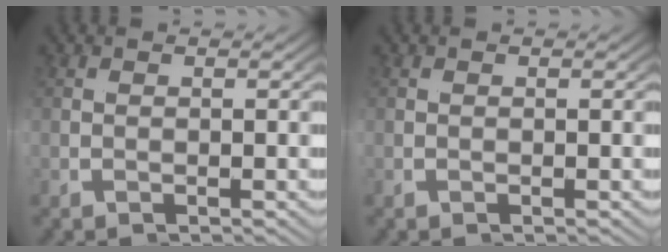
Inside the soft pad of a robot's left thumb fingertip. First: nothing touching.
{"total": 0.0}